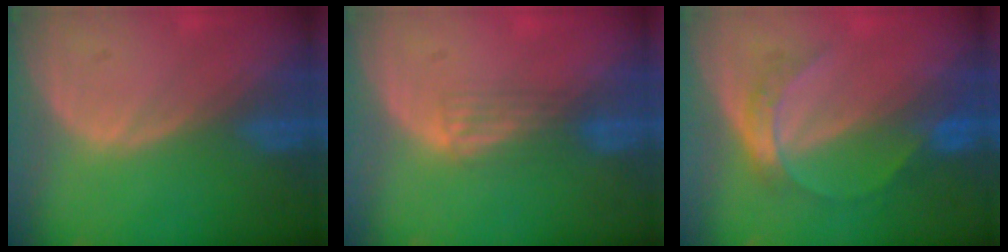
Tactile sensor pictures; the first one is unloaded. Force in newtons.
{"total": 2.5, "press": 2.2, "slide": 1.3}
{"total": 4.8, "press": 4.7, "slide": 0.5}